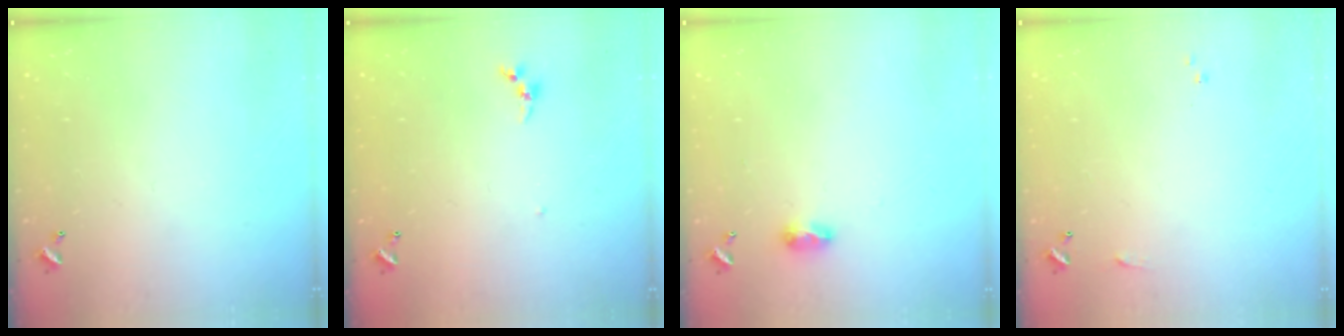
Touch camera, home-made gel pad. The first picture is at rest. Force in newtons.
{"total": 3.8, "press": 3.8, "slide": 0.3}
{"total": 4.1, "press": 4.1, "slide": 0.5}
{"total": 4.2, "press": 4.2, "slide": 0.6}